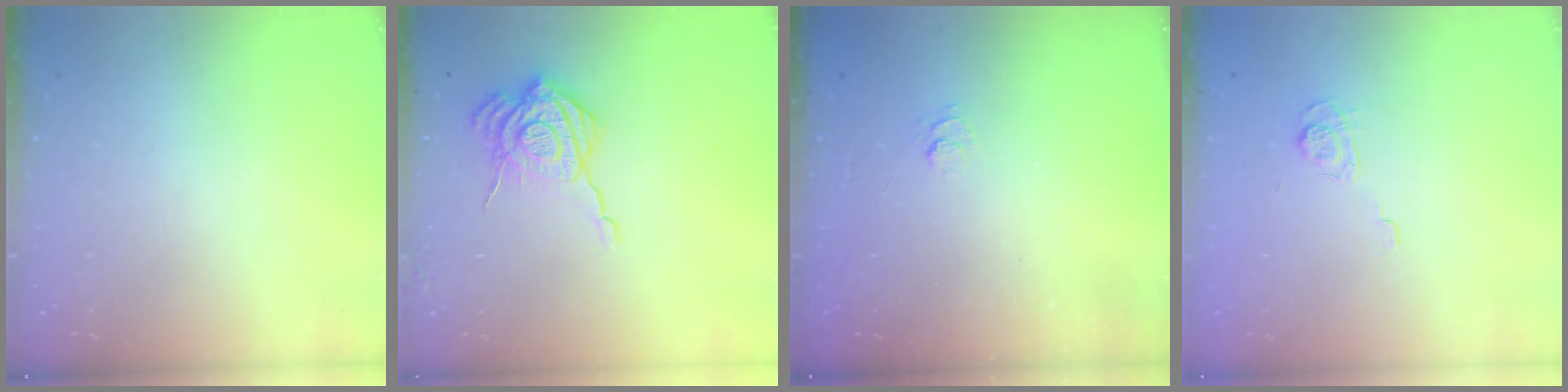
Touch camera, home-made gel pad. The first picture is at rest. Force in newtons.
{"total": 15.0, "press": 14.8, "slide": 1.8}
{"total": 2.5, "press": 2.0, "slide": 1.4}
{"total": 3.1, "press": 2.7, "slide": 1.6}